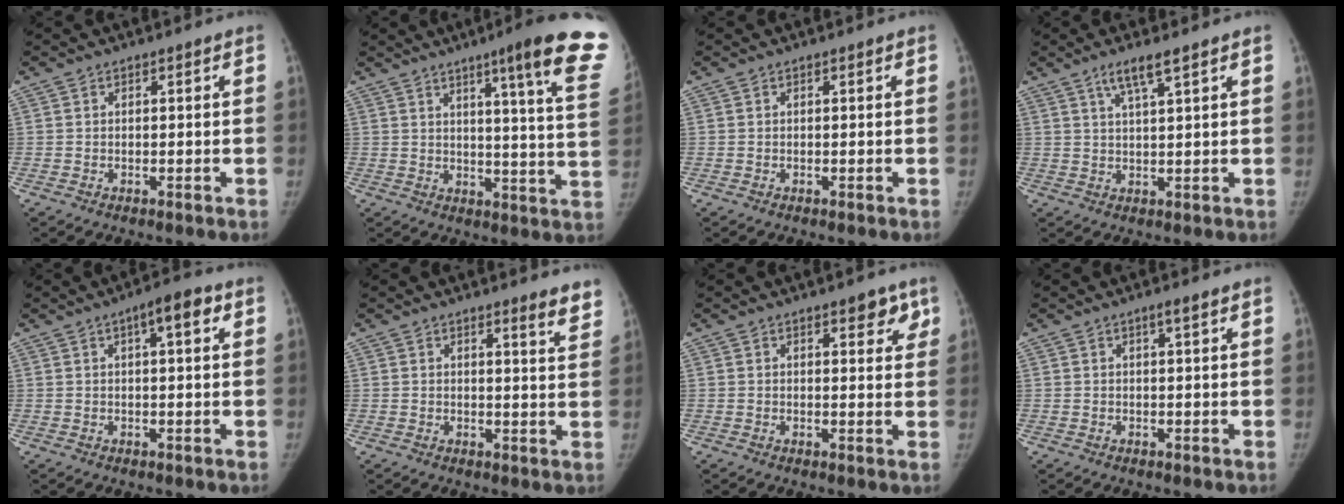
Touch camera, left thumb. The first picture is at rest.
{"total": 19.4, "force": [12.4, 1.1, 14.8], "torque": [-0.172, -0.067, 0.144]}
{"total": 0.0}
{"total": 4.5, "force": [2.8, 0.3, 3.5], "torque": [-0.071, -0.010, 0.058]}
{"total": 5.2, "force": [1.9, 1.5, 4.6], "torque": [-0.060, 0.012, 0.022]}
{"total": 4.3, "force": [3.6, 0.6, 2.4], "torque": [-0.019, -0.026, 0.036]}
{"total": 4.2, "force": [2.5, 2.0, 2.8], "torque": [-0.006, -0.009, 0.026]}
{"total": 1.3, "force": [0.7, 0.0, 1.1], "torque": [-0.019, -0.001, 0.011]}